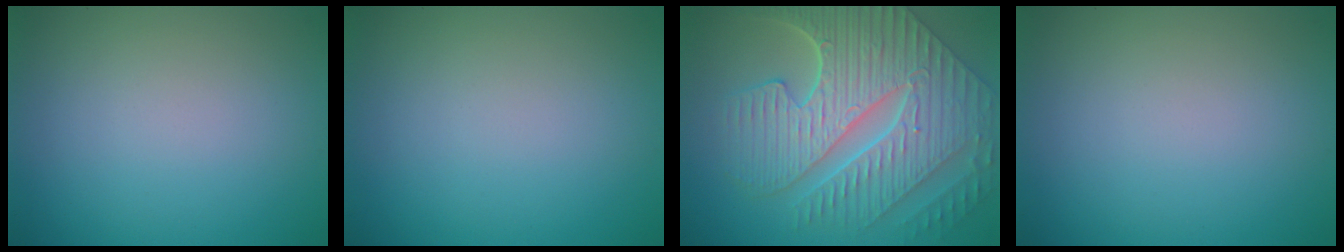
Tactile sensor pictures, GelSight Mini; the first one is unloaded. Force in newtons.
{"total": 0.0}
{"total": 9.7, "press": 7.6, "slide": 6.1}
{"total": 0.0}